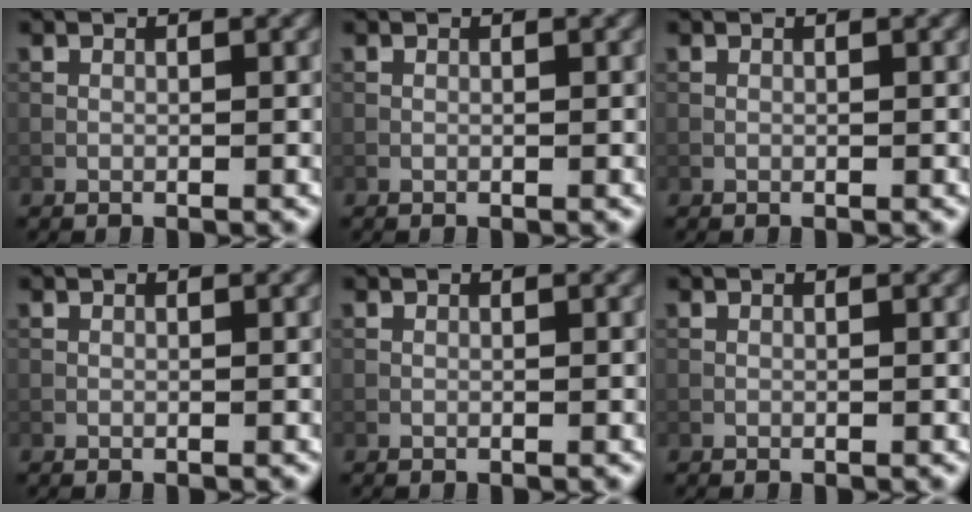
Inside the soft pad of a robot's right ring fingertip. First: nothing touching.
{"total": 0.0}
{"total": 0.0}
{"total": 0.0}
{"total": 0.0}
{"total": 0.0}